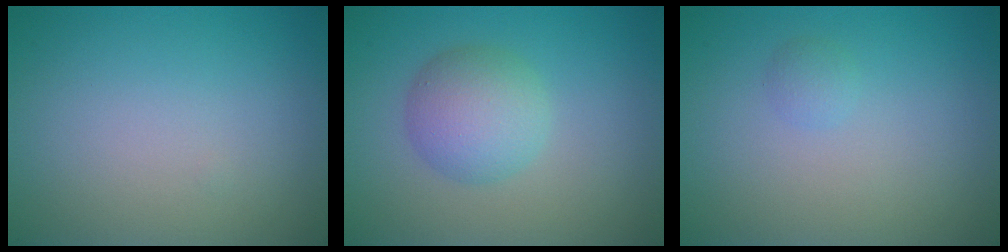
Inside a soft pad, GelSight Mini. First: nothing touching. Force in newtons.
{"total": 4.1, "press": 4.1, "slide": 0.1}
{"total": 0.8, "press": 0.8, "slide": 0.0}